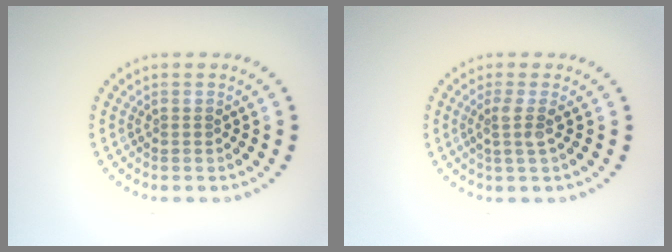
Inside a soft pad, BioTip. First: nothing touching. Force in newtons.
{"total": 1.8, "press": 1.3, "slide": 1.3}